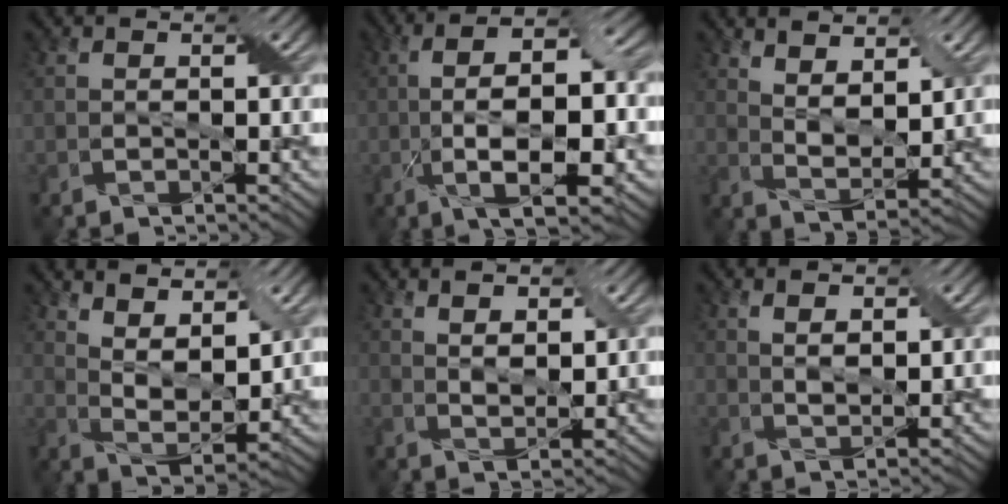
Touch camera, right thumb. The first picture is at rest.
{"total": 11.6, "force": [-2.1, 3.7, 10.8], "torque": [-0.196, 0.009, -0.035]}
{"total": 6.0, "force": [3.9, 2.5, 3.8], "torque": [-0.071, -0.012, 0.080]}
{"total": 8.3, "force": [5.2, 3.5, 5.5], "torque": [-0.106, -0.011, 0.101]}
{"total": 3.6, "force": [1.9, 1.7, 2.6], "torque": [-0.050, -0.008, 0.039]}
{"total": 2.8, "force": [1.2, 1.2, 2.2], "torque": [-0.043, -0.003, 0.026]}